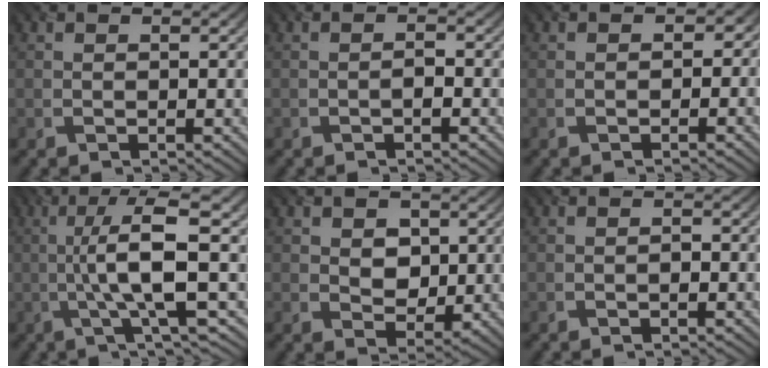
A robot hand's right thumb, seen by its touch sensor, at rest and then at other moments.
{"total": 1.1, "force": [-0.6, 0.3, 0.8], "torque": [-0.013, 0.003, -0.010]}
{"total": 1.5, "force": [-0.4, 1.4, 0.3], "torque": [0.000, -0.007, -0.006]}
{"total": 12.9, "force": [-0.1, 2.0, 12.8], "torque": [-0.194, 0.028, -0.002]}
{"total": 4.3, "force": [1.0, 3.4, 2.4], "torque": [-0.053, -0.004, 0.008]}
{"total": 0.7, "force": [-0.3, 0.3, 0.5], "torque": [-0.006, 0.001, -0.005]}